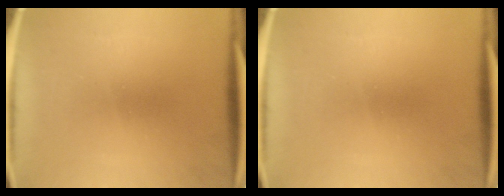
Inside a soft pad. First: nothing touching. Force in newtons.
{"total": 0.0}